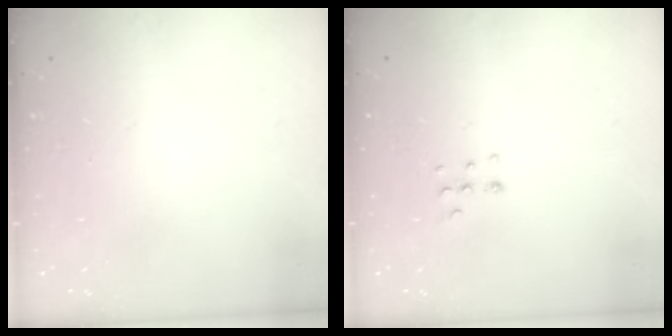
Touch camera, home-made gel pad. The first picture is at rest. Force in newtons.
{"total": 4.3, "press": 4.2, "slide": 1.1}